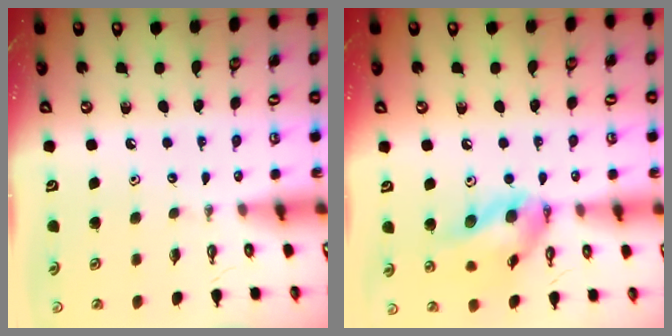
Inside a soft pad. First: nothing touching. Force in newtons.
{"total": 14.1, "press": 13.6, "slide": 3.8}